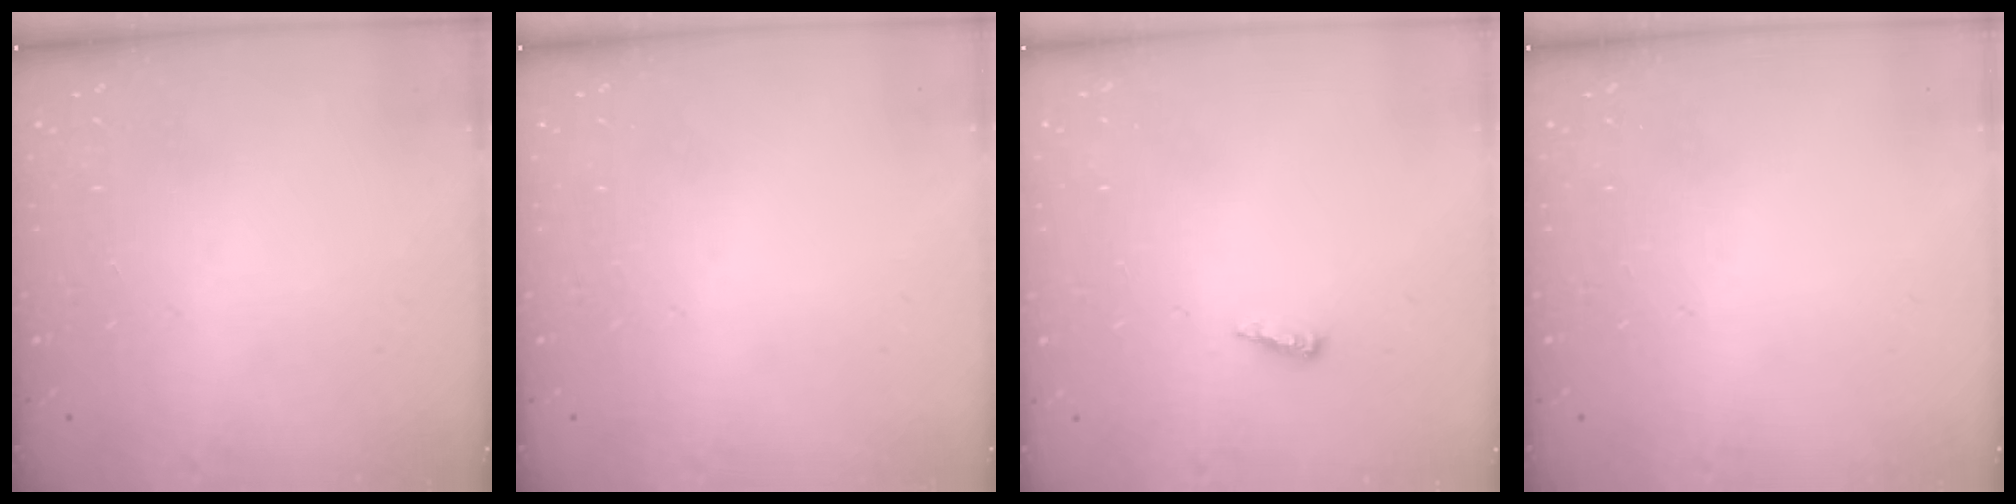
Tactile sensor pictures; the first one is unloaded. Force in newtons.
{"total": 0.0}
{"total": 2.5, "press": 2.5, "slide": 0.2}
{"total": 0.0}